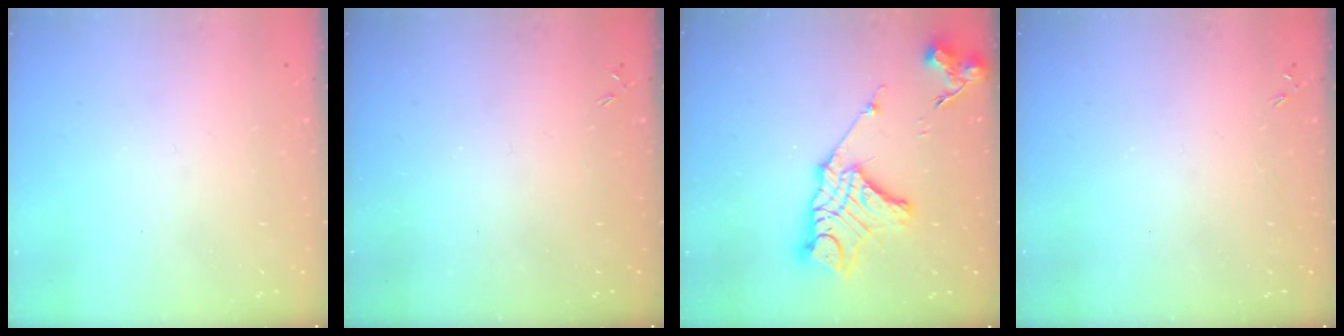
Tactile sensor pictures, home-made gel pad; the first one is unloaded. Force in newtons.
{"total": 0.0}
{"total": 15.1, "press": 15.1, "slide": 1.2}
{"total": 0.0}